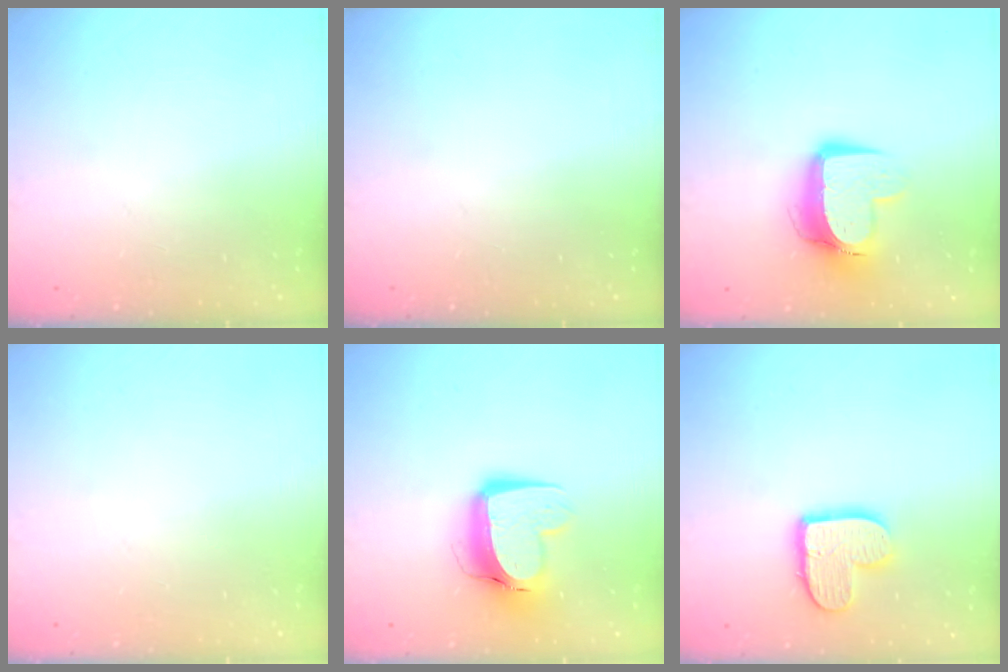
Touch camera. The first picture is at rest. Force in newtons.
{"total": 0.0}
{"total": 12.2, "press": 12.1, "slide": 1.2}
{"total": 0.0}
{"total": 12.0, "press": 12.0, "slide": 1.2}
{"total": 11.3, "press": 11.3, "slide": 0.7}